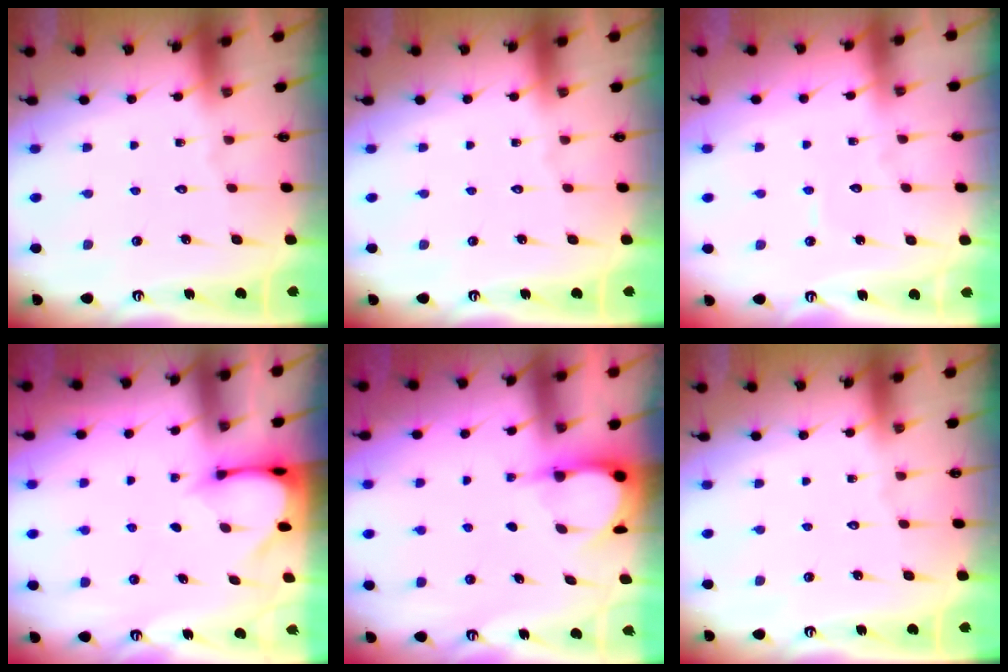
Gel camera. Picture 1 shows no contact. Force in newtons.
{"total": 0.0}
{"total": 3.7, "press": 3.7, "slide": 0.4}
{"total": 3.5, "press": 3.4, "slide": 0.3}
{"total": 5.7, "press": 5.7, "slide": 0.2}
{"total": 0.0}